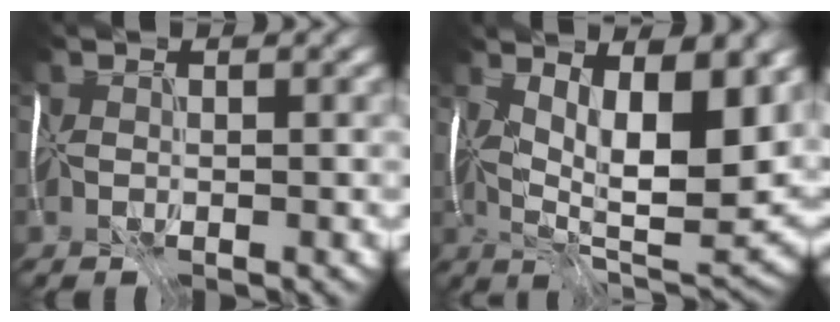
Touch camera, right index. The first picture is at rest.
{"total": 11.7, "force": [3.1, 3.7, 10.6], "torque": [-0.175, -0.010, 0.053]}